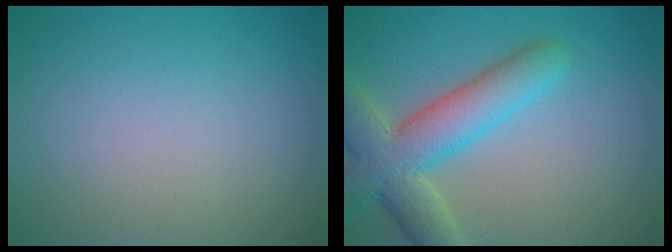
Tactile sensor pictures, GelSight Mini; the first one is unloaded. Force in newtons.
{"total": 7.1, "press": 7.1, "slide": 0.5}